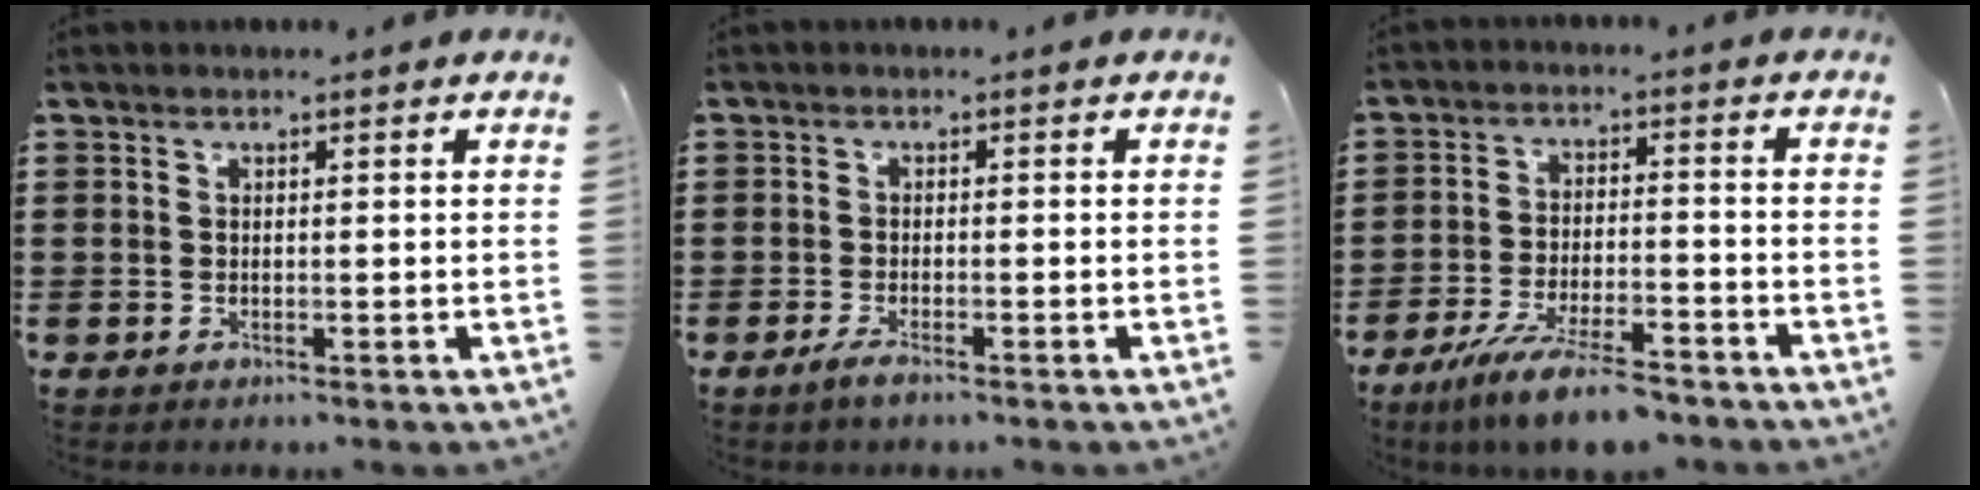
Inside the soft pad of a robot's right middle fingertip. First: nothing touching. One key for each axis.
{"total": 1.8, "fx": -1.2, "fy": 0.3, "fz": 1.3, "tx": -0.030, "ty": -0.004, "tz": -0.024}
{"total": 8.3, "fx": -7.0, "fy": 1.0, "fz": 4.3, "tx": -0.086, "ty": 0.000, "tz": -0.132}